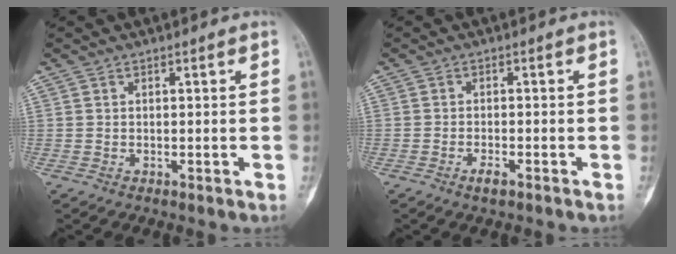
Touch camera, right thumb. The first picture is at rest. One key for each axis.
{"total": 2.1, "fx": -1.4, "fy": 0.6, "fz": 1.5, "tx": -0.027, "ty": 0.005, "tz": -0.025}